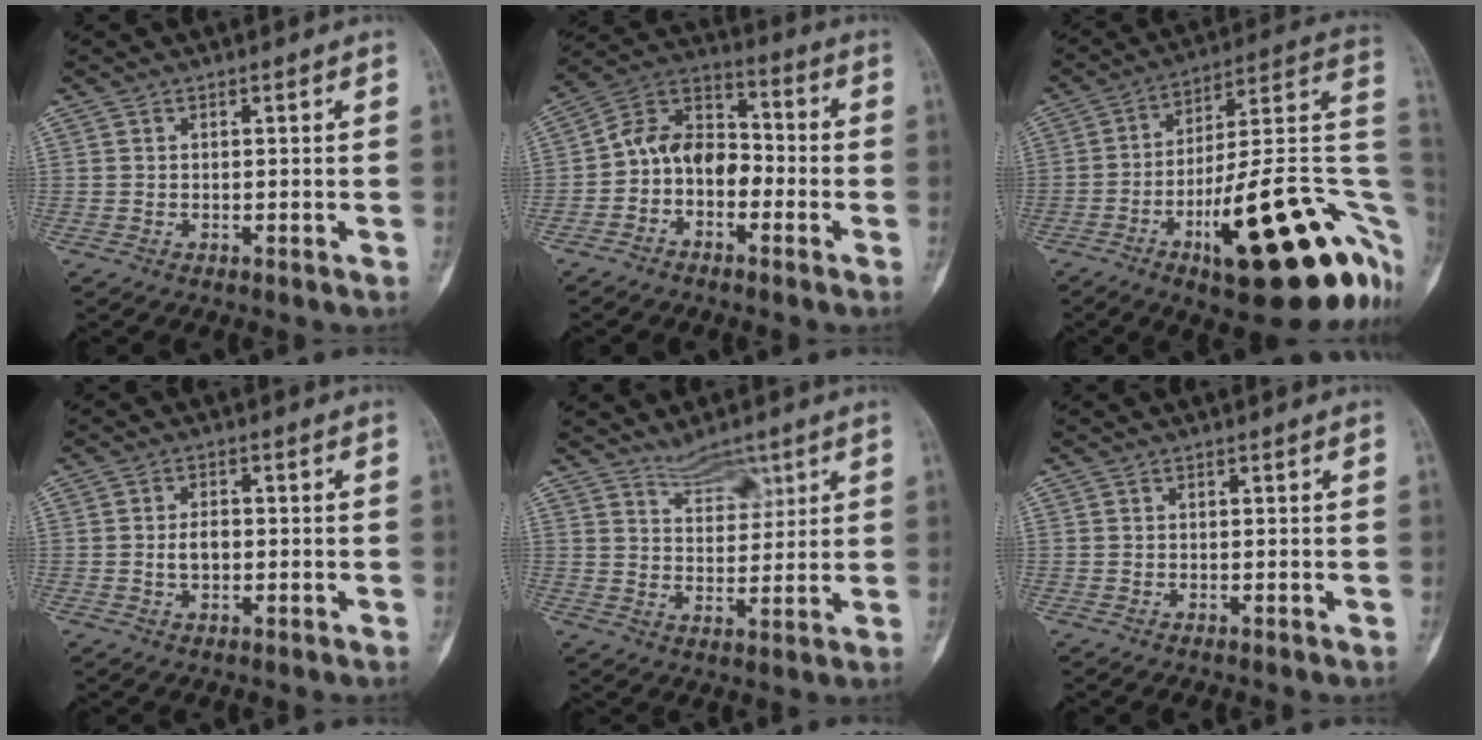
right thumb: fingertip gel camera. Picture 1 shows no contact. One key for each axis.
{"total": 10.2, "fx": -2.7, "fy": 7.4, "fz": 6.4, "tx": -0.086, "ty": 0.053, "tz": -0.062}
{"total": 30.8, "fx": -10.0, "fy": 8.9, "fz": 27.8, "tx": -0.312, "ty": 0.040, "tz": -0.139}
{"total": 3.2, "fx": -0.3, "fy": 2.1, "fz": 2.5, "tx": -0.042, "ty": 0.005, "tz": -0.007}
{"total": 5.8, "fx": 4.3, "fy": 2.5, "fz": 2.9, "tx": -0.025, "ty": -0.035, "tz": 0.078}
{"total": 0.0}